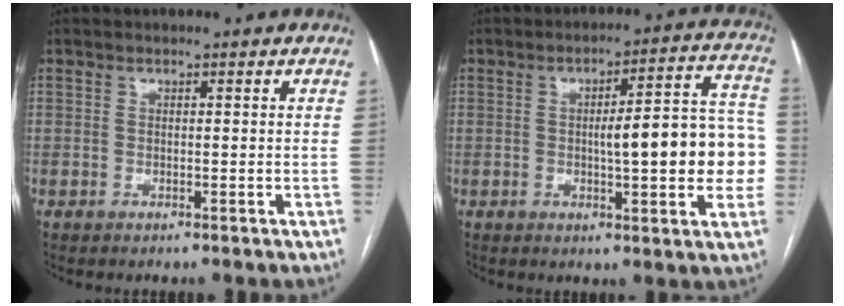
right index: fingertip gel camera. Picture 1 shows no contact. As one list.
[{"total": 14.2, "force": [-1.2, 2.9, 13.9], "torque": [-0.173, 0.031, -0.010]}]